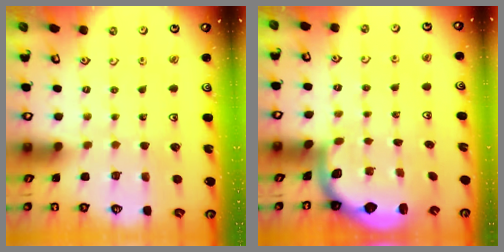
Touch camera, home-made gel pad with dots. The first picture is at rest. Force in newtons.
{"total": 1.9, "press": 1.8, "slide": 0.5}